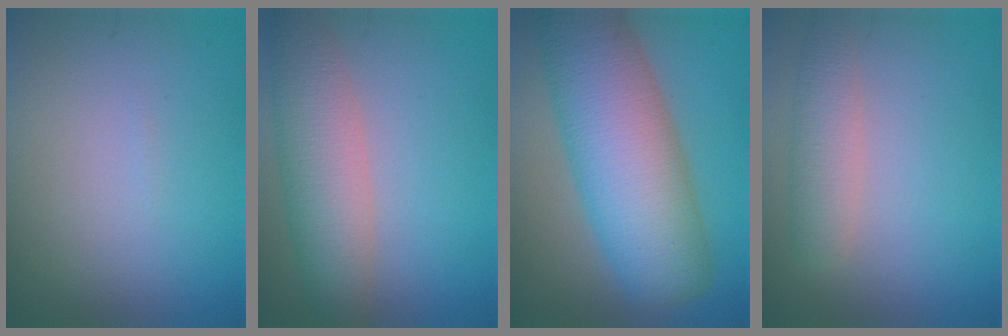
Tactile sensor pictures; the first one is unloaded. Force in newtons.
{"total": 6.0, "press": 6.0, "slide": 0.1}
{"total": 12.0, "press": 12.0, "slide": 0.5}
{"total": 3.0, "press": 3.0, "slide": 0.1}